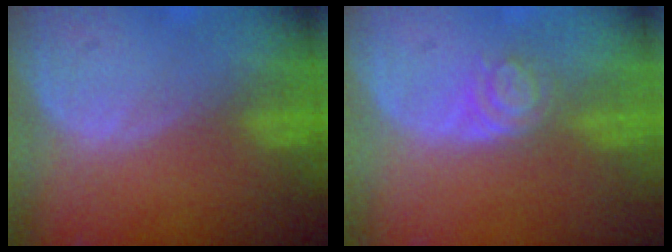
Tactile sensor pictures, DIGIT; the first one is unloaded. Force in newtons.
{"total": 3.9, "press": 3.5, "slide": 1.9}